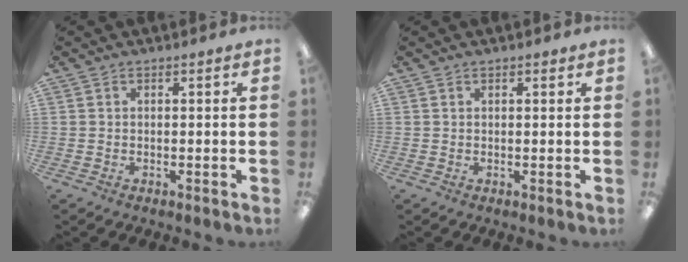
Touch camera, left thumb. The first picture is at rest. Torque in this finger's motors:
{"motor_torque": [-0.23, -0.15, -0.55, 0.09, 0.02]}